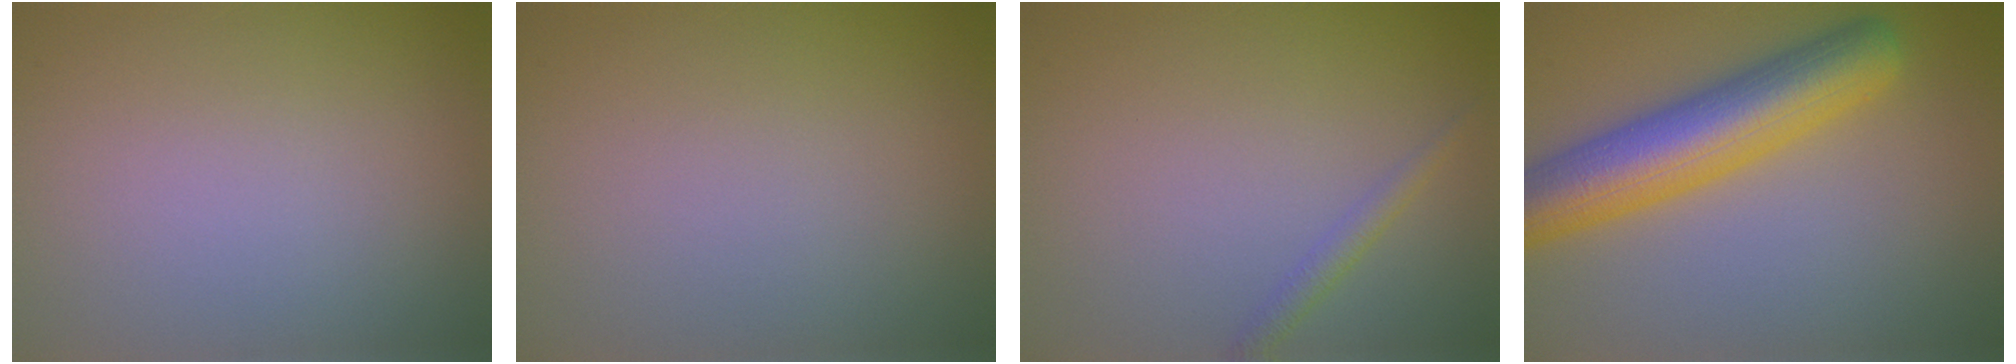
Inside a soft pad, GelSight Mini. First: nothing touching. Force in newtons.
{"total": 0.0}
{"total": 1.3, "press": 1.3, "slide": 0.0}
{"total": 8.1, "press": 8.1, "slide": 0.3}